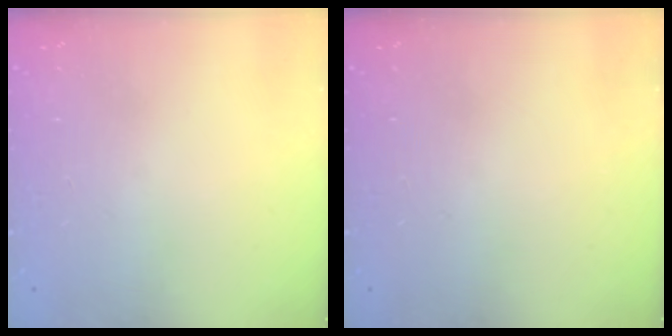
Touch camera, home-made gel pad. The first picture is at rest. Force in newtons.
{"total": 0.0}